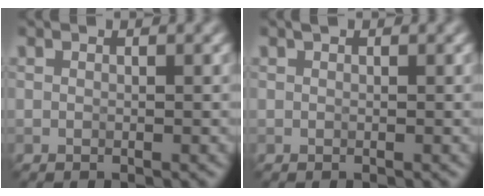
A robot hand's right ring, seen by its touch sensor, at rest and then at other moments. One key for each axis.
{"total": 0.0}